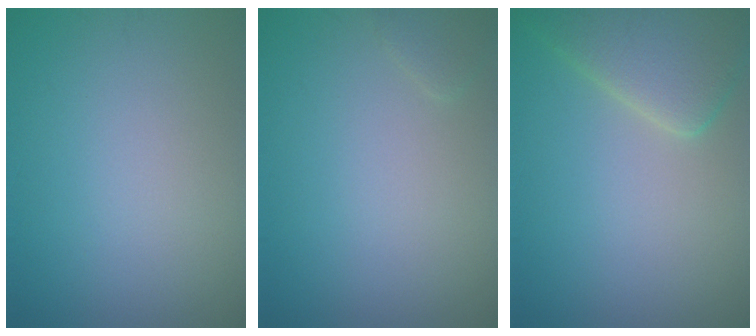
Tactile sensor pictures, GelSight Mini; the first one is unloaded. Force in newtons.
{"total": 0.8, "press": 0.8, "slide": 0.0}
{"total": 5.3, "press": 5.3, "slide": 0.4}